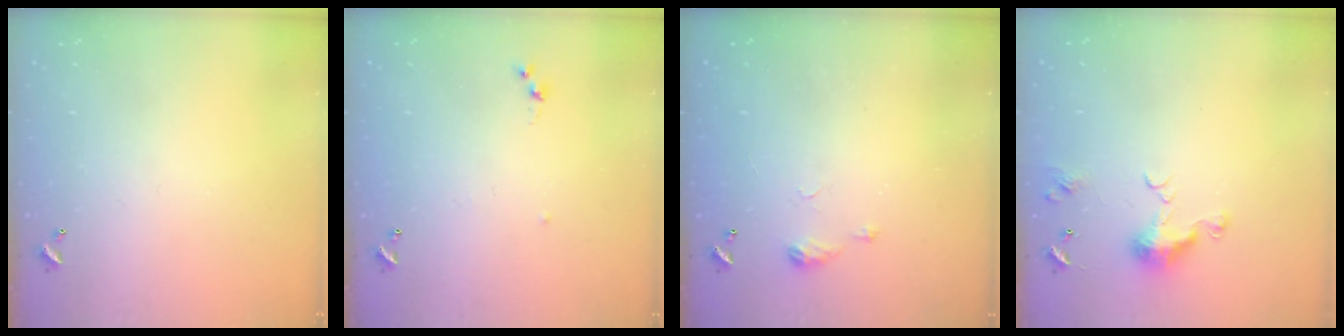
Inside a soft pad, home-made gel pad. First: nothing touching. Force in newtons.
{"total": 6.0, "press": 6.0, "slide": 0.7}
{"total": 5.4, "press": 5.3, "slide": 0.8}
{"total": 6.6, "press": 6.5, "slide": 1.0}